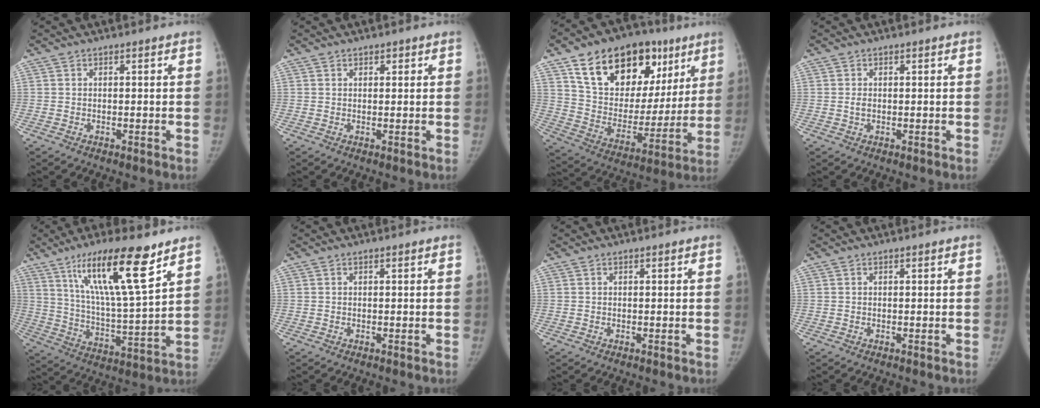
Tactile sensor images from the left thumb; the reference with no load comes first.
{"total": 1.2, "force": [0.7, 0.8, 0.5], "torque": [0.005, -0.003, 0.008]}
{"total": 26.8, "force": [14.0, 16.2, 16.1], "torque": [-0.207, -0.008, 0.237]}
{"total": 1.2, "force": [0.1, 0.9, 0.8], "torque": [-0.014, 0.000, 0.002]}
{"total": 18.4, "force": [10.9, 3.2, 14.5], "torque": [-0.237, -0.053, 0.196]}
{"total": 0.0}
{"total": 0.0}
{"total": 0.0}